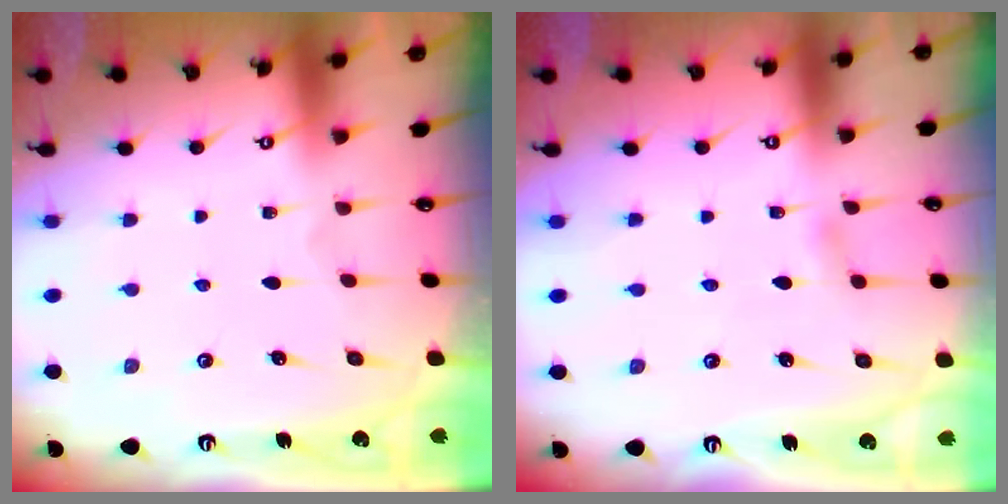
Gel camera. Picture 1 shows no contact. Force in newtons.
{"total": 2.2, "press": 2.2, "slide": 0.3}